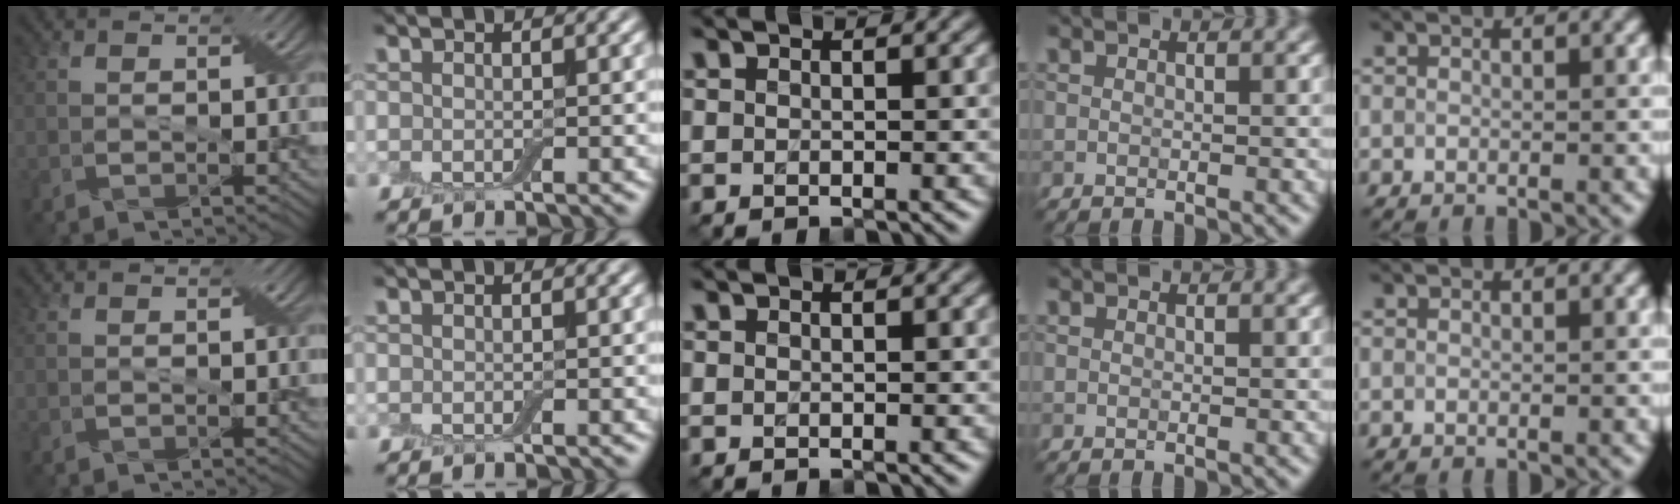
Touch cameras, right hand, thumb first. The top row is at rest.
{}